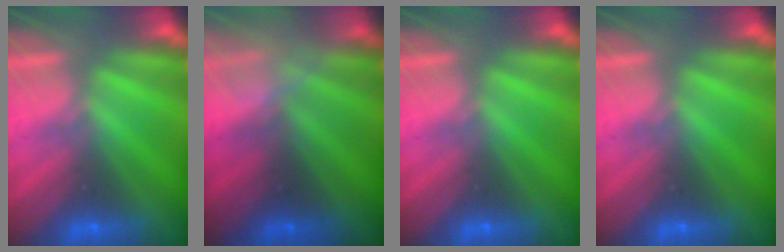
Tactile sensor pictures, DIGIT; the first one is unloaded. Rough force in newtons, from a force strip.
{"total": 2.4}
{"total": 0.0}
{"total": 0.0}